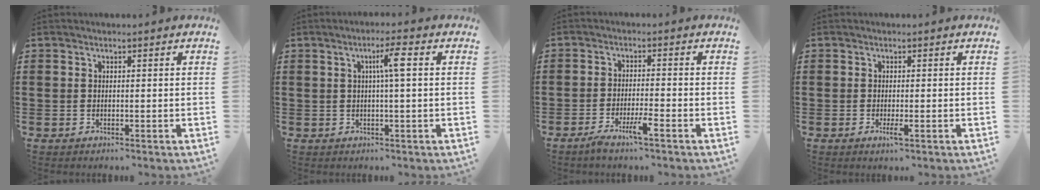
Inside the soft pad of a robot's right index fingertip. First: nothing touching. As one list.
[{"total": 3.9, "force": [0.7, 0.0, 3.8], "torque": [-0.065, -0.001, 0.004]}, {"total": 3.8, "force": [-2.4, -0.1, 3.0], "torque": [-0.062, -0.012, -0.045]}, {"total": 1.9, "force": [-0.7, 0.2, 1.7], "torque": [-0.036, -0.006, -0.014]}]